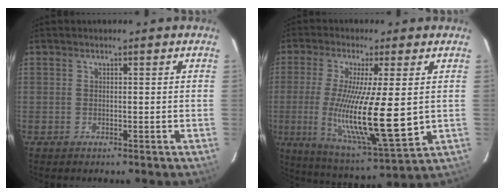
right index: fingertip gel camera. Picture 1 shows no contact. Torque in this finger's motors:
{"motor_torque": [1.43, -0.67, 1.05, 0.21]}